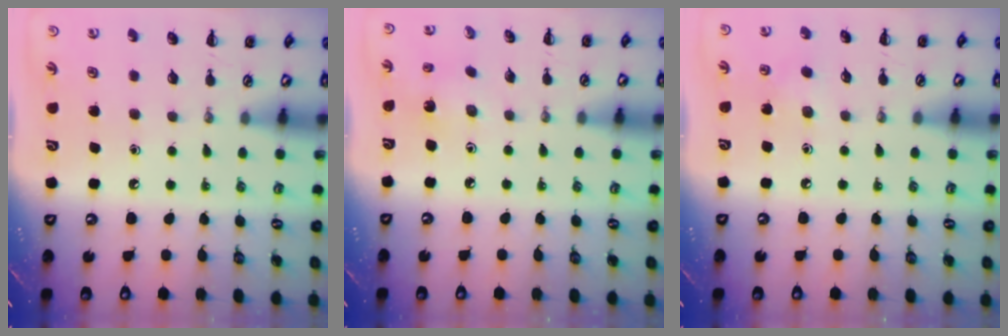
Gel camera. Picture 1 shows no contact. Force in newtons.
{"total": 2.7, "press": 2.5, "slide": 0.9}
{"total": 4.5, "press": 4.4, "slide": 1.1}